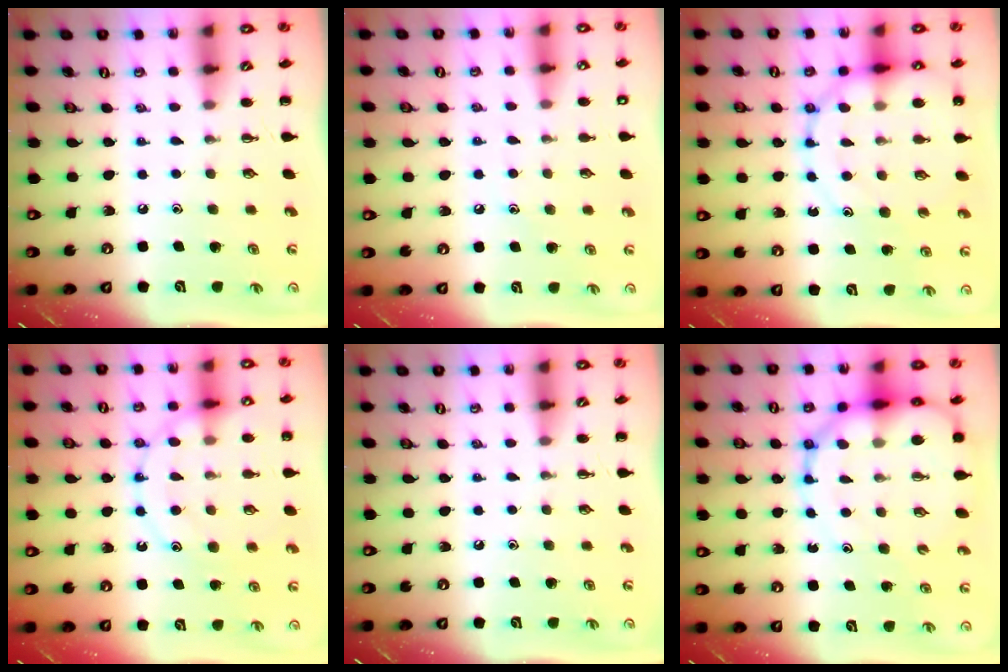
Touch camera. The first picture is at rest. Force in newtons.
{"total": 6.6, "press": 6.5, "slide": 1.2}
{"total": 14.1, "press": 13.8, "slide": 2.9}
{"total": 13.6, "press": 13.6, "slide": 1.1}
{"total": 0.0}
{"total": 15.5, "press": 15.0, "slide": 3.9}